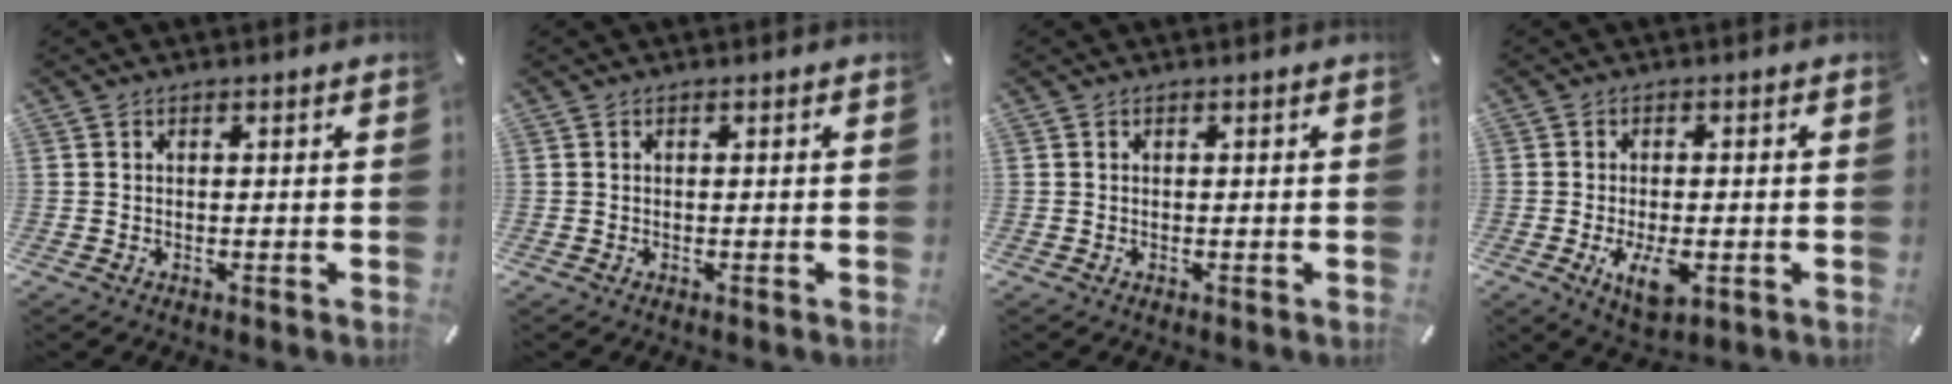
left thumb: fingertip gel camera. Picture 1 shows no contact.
{"total": 0.0}
{"total": 0.0}
{"total": 7.0, "force": [-2.2, 3.3, 5.8], "torque": [-0.116, -0.007, -0.038]}